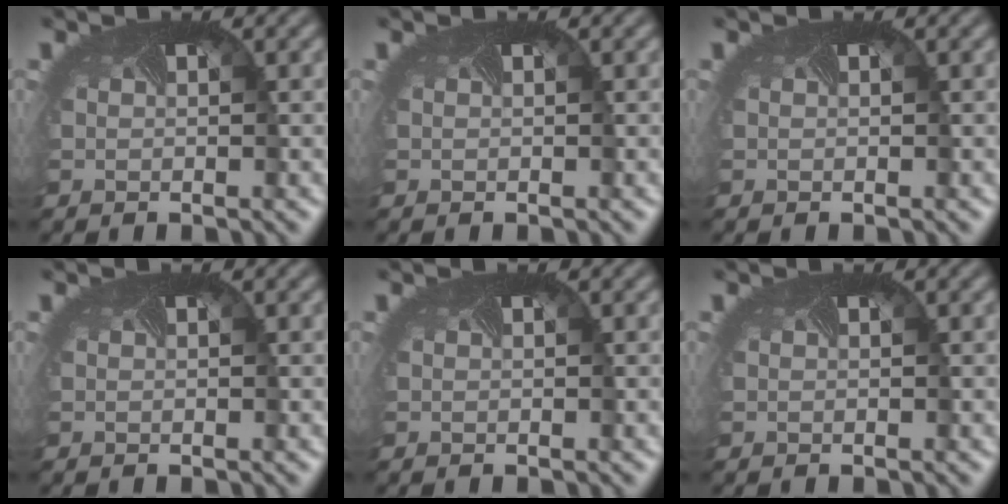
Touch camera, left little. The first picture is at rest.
{"total": 0.0}
{"total": 0.0}
{"total": 0.0}
{"total": 0.0}
{"total": 0.0}